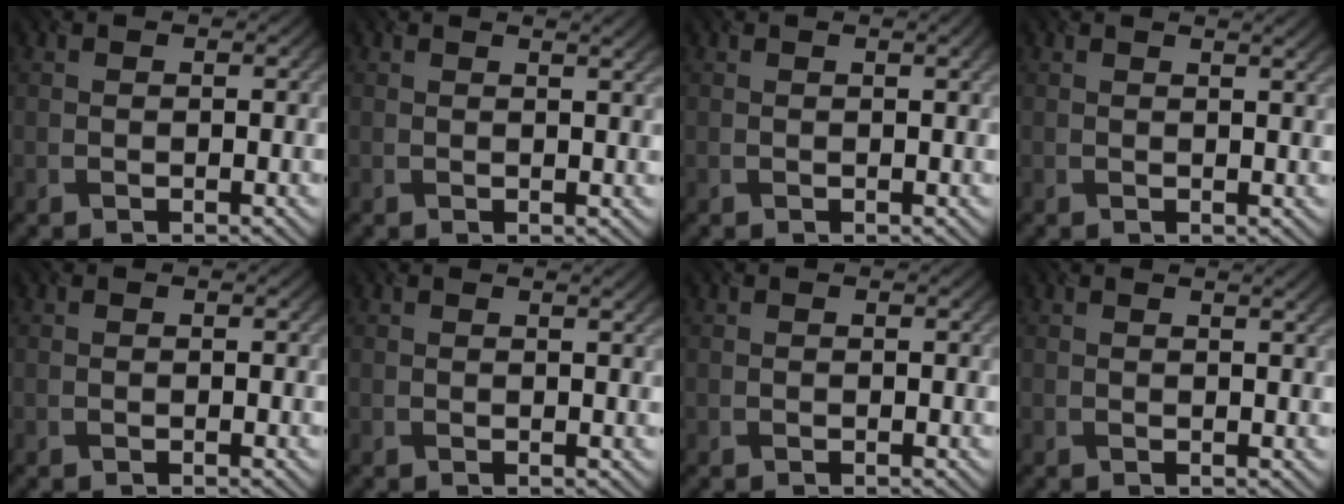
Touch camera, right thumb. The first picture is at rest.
{"total": 2.0, "force": [1.2, 0.4, 1.6], "torque": [-0.022, 0.000, 0.011]}
{"total": 1.0, "force": [0.4, 0.1, 0.9], "torque": [-0.014, 0.004, 0.006]}
{"total": 2.1, "force": [1.2, 0.4, 1.6], "torque": [-0.024, 0.000, 0.011]}
{"total": 0.0}
{"total": 1.3, "force": [0.9, 0.2, 1.0], "torque": [-0.016, 0.000, 0.009]}
{"total": 0.0}
{"total": 1.8, "force": [1.1, 0.3, 1.4], "torque": [-0.021, 0.000, 0.010]}